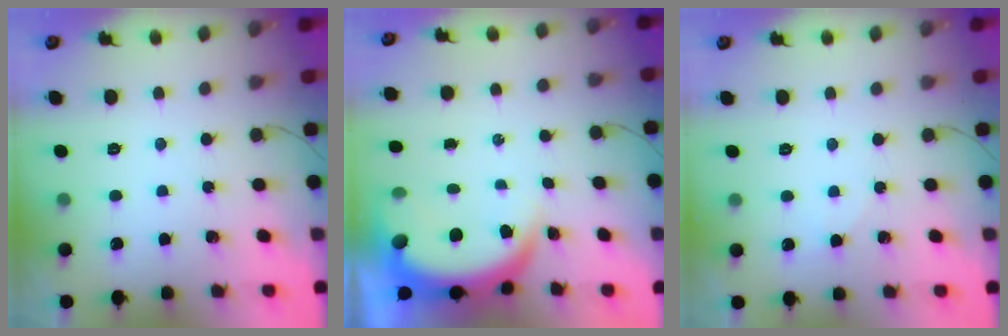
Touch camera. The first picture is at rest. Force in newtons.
{"total": 7.0, "press": 7.0, "slide": 1.0}
{"total": 3.0, "press": 2.6, "slide": 1.5}